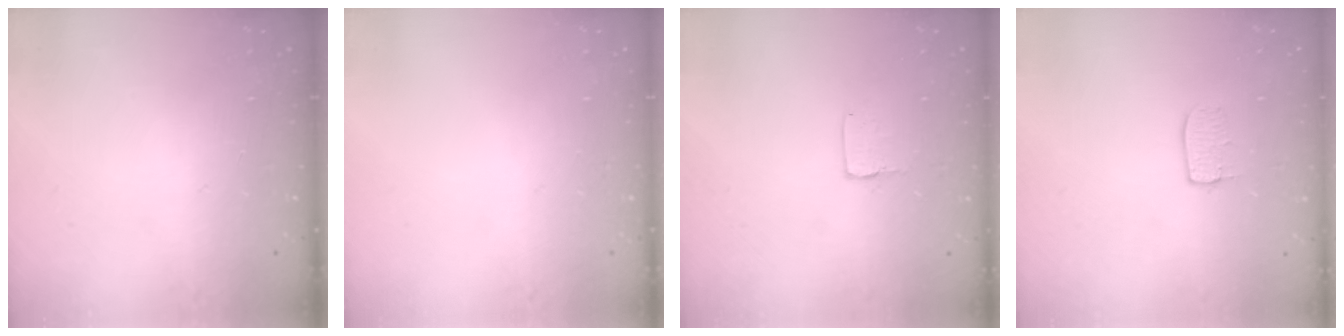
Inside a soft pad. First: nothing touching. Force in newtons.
{"total": 0.0}
{"total": 1.7, "press": 1.6, "slide": 0.1}
{"total": 5.5, "press": 5.5, "slide": 0.1}